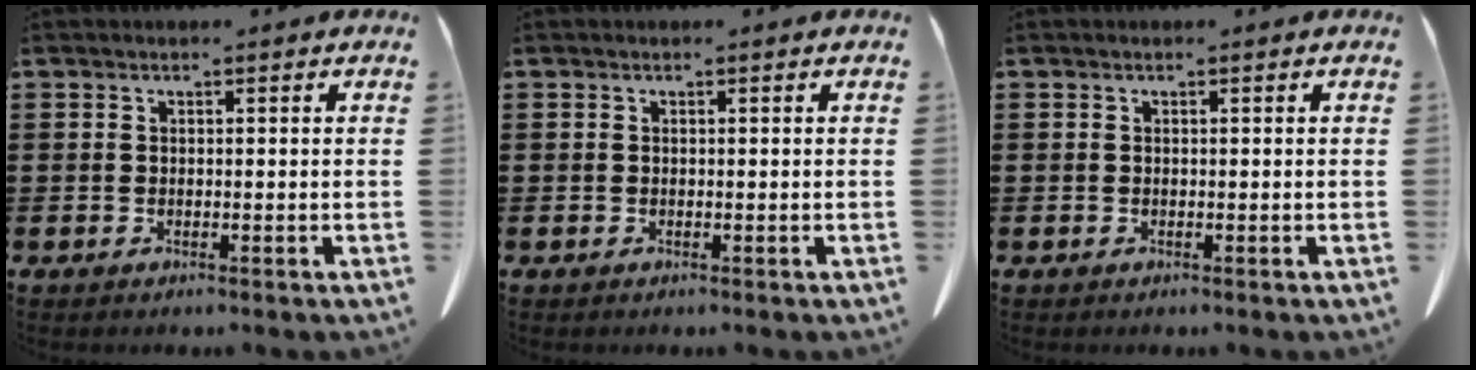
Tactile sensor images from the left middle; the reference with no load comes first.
{"total": 0.0}
{"total": 0.0}